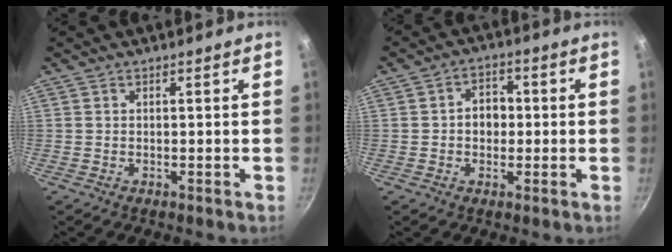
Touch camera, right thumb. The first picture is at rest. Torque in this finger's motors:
{"motor_torque": [-0.03, 0.07, 0.10, -0.02, 0.05]}